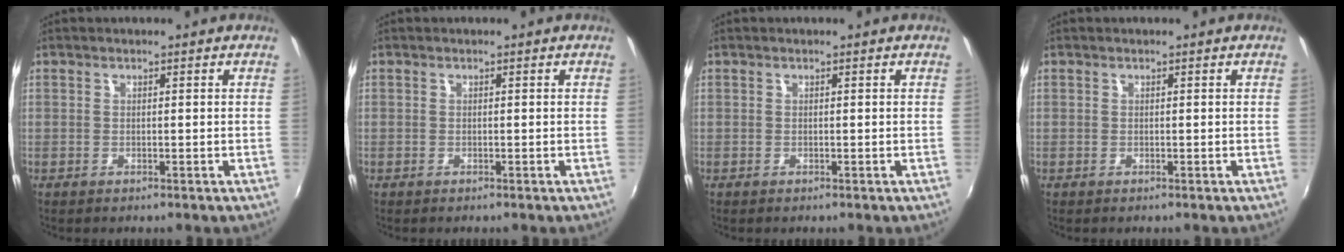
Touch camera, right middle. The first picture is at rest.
{"total": 0.0}
{"total": 0.0}
{"total": 0.0}